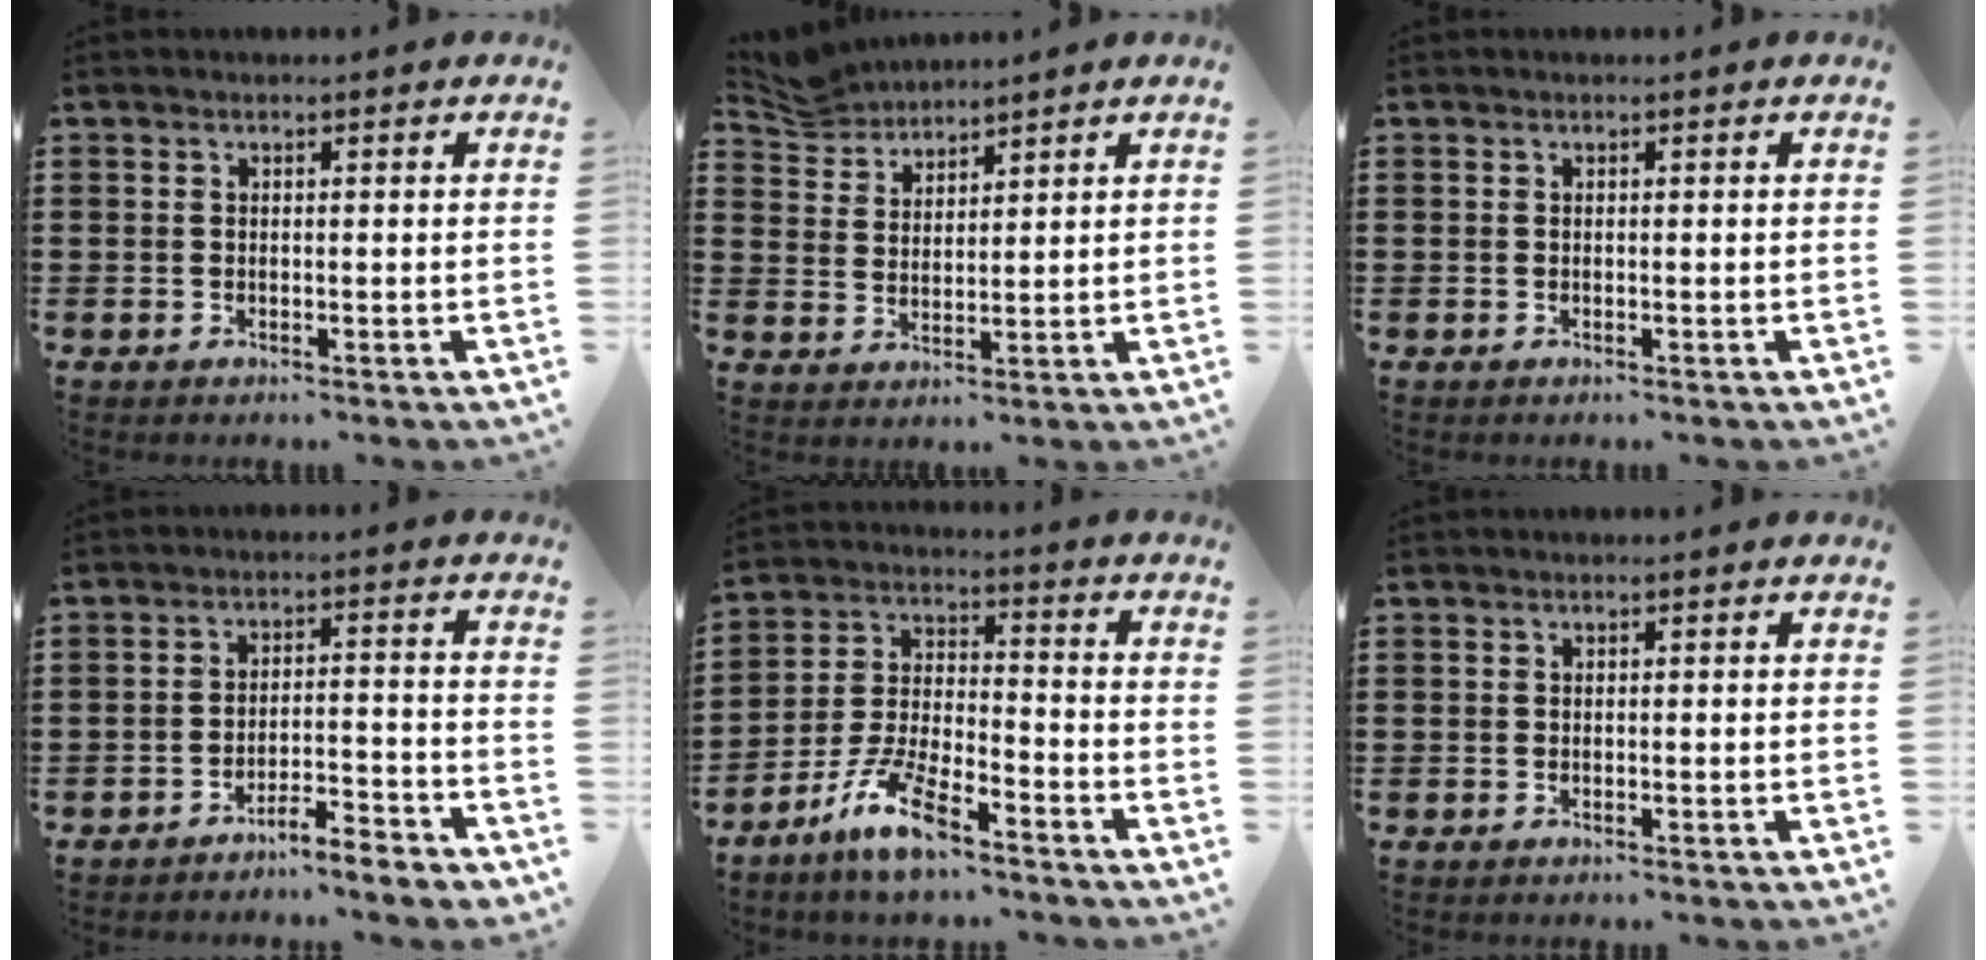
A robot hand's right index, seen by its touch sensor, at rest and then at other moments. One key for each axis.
{"total": 4.7, "fx": 4.6, "fy": 0.8, "fz": 0.3, "tx": -0.023, "ty": -0.010, "tz": 0.090}
{"total": 0.0}
{"total": 4.2, "fx": -4.1, "fy": -0.2, "fz": 0.9, "tx": -0.020, "ty": -0.002, "tz": -0.084}
{"total": 8.9, "fx": -6.7, "fy": 2.0, "fz": 5.6, "tx": -0.135, "ty": -0.001, "tz": -0.133}
{"total": 0.0}